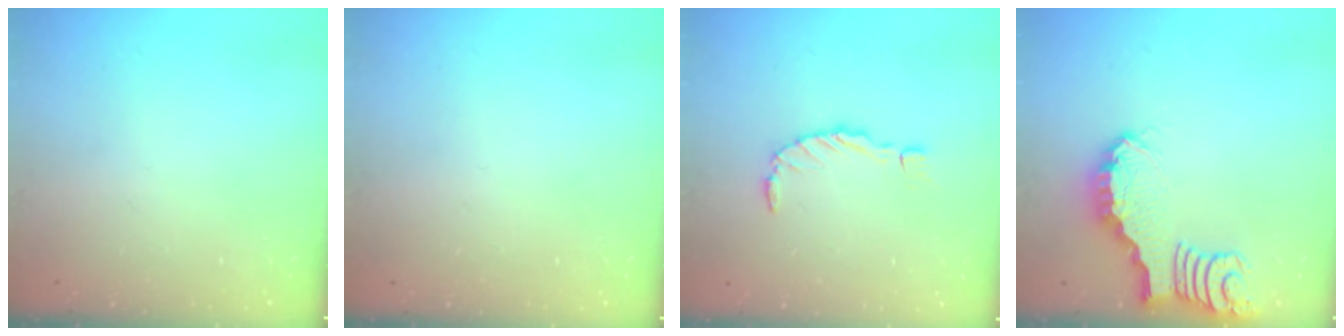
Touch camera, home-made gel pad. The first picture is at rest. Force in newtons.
{"total": 1.5, "press": 1.5, "slide": 0.1}
{"total": 0.0}
{"total": 2.4, "press": 2.4, "slide": 0.2}